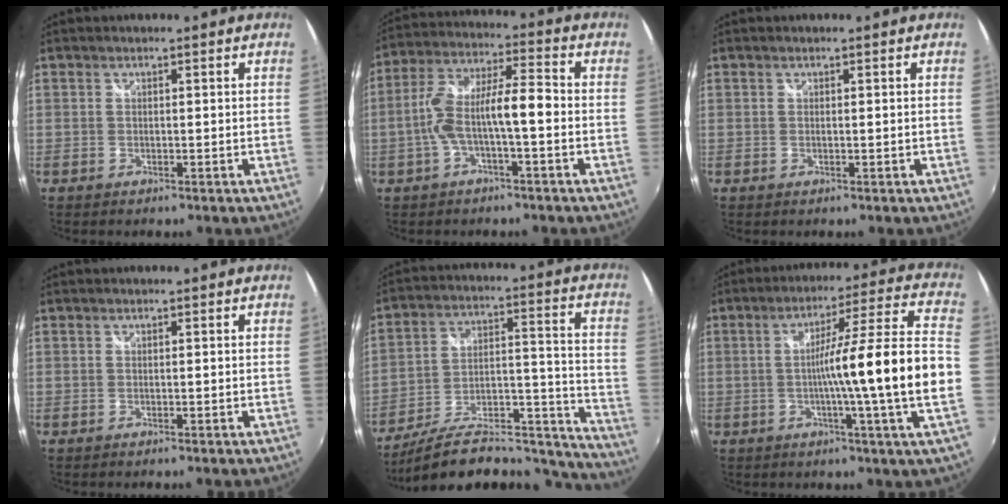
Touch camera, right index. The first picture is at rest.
{"total": 9.4, "force": [-2.6, 1.9, 8.9], "torque": [-0.188, 0.017, -0.040]}
{"total": 0.0}
{"total": 0.6, "force": [-0.5, -0.1, 0.2], "torque": [-0.002, -0.002, -0.009]}
{"total": 24.0, "force": [-20.6, 7.1, 9.9], "torque": [-0.135, 0.022, -0.292]}
{"total": 15.8, "force": [-2.6, -2.4, 15.4], "torque": [-0.213, 0.003, -0.041]}